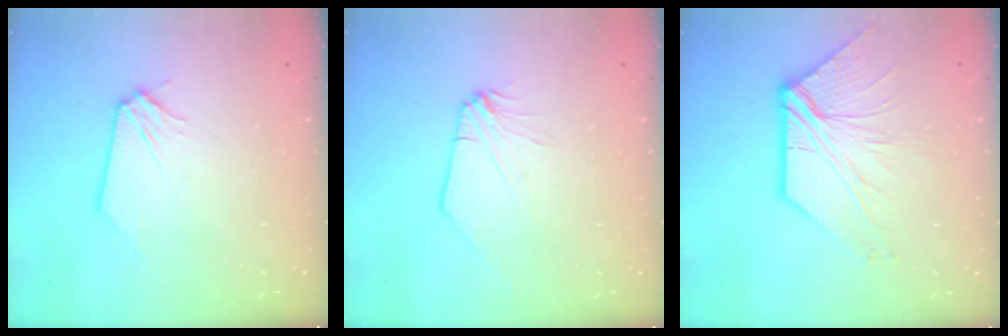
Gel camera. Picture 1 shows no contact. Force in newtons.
{"total": 1.7, "press": 1.7, "slide": 0.3}
{"total": 9.7, "press": 9.7, "slide": 0.4}